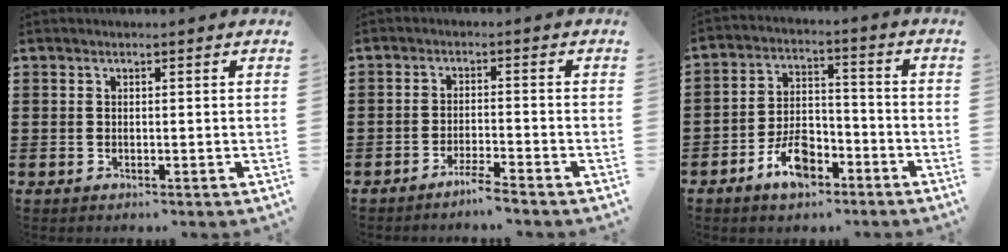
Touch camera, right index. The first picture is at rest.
{"total": 3.0, "force": [-2.7, -0.4, 1.2], "torque": [-0.021, 0.000, -0.052]}
{"total": 7.4, "force": [-4.6, 3.7, 4.5], "torque": [-0.090, 0.015, -0.086]}